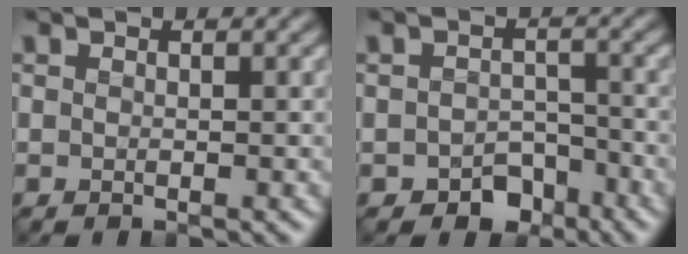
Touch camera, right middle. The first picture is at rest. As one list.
[{"total": 3.2, "force": [-2.1, 2.1, 1.2], "torque": [-0.012, -0.002, -0.032]}]